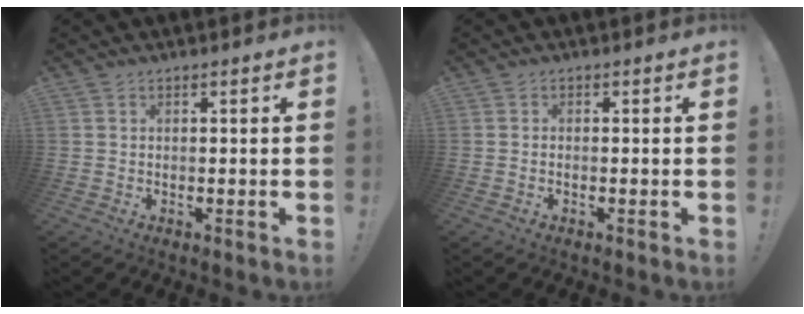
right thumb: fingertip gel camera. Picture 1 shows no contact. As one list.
[{"total": 0.6, "force": [-0.5, 0.1, 0.3], "torque": [-0.013, 0.002, -0.008]}]